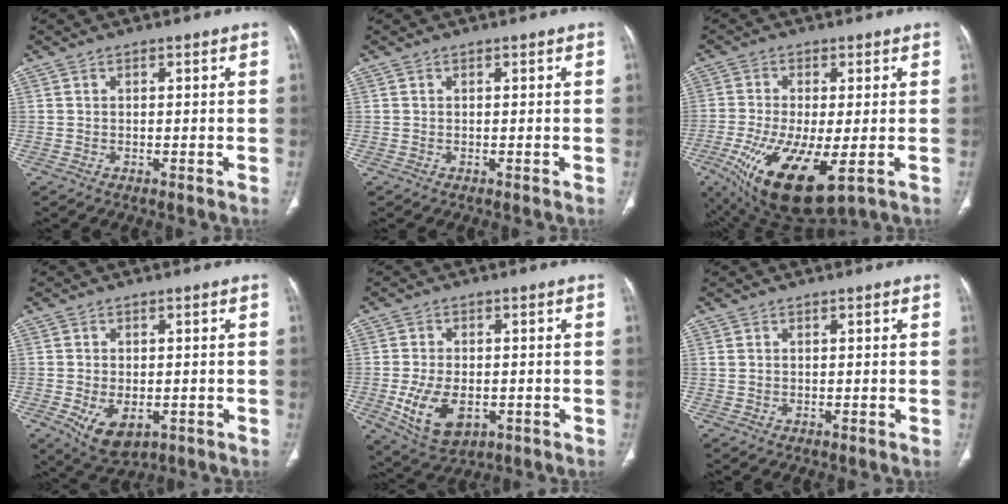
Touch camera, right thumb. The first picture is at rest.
{"total": 0.0}
{"total": 16.5, "force": [-5.8, 5.6, 14.4], "torque": [-0.294, -0.030, -0.084]}
{"total": 6.9, "force": [-2.2, 4.2, 5.1], "torque": [-0.081, -0.006, -0.022]}
{"total": 9.9, "force": [-2.5, 6.0, 7.4], "torque": [-0.133, -0.004, -0.029]}
{"total": 0.6, "force": [0.3, 0.4, 0.4], "torque": [-0.006, 0.005, 0.008]}